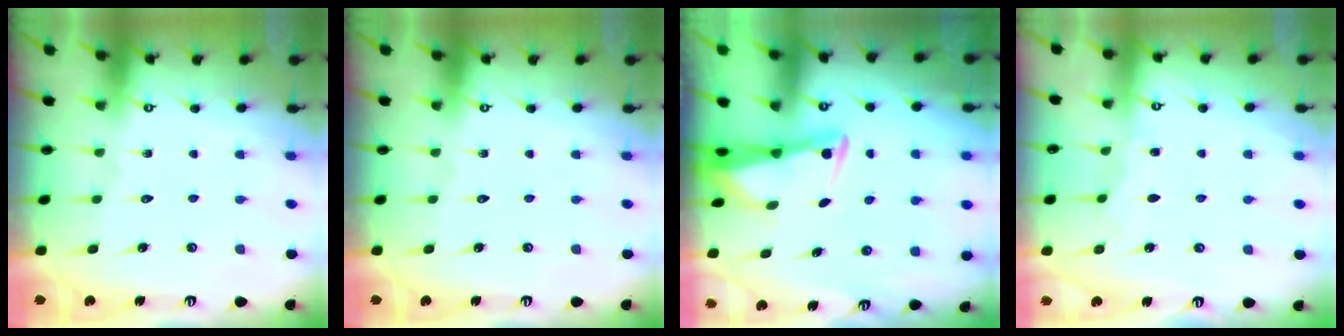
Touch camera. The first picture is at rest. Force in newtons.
{"total": 0.0}
{"total": 2.8, "press": 2.8, "slide": 0.5}
{"total": 2.5, "press": 2.5, "slide": 0.3}